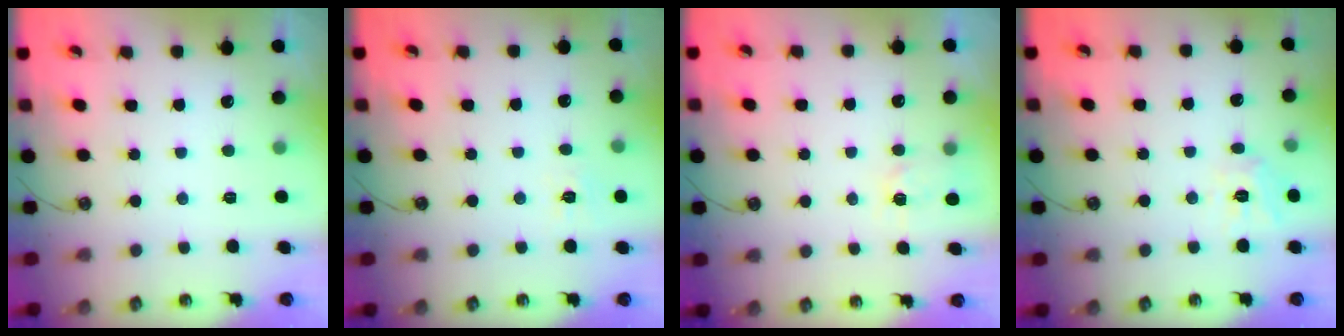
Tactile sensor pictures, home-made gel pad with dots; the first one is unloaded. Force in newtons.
{"total": 6.7, "press": 6.7, "slide": 0.7}
{"total": 4.1, "press": 4.1, "slide": 0.5}
{"total": 9.8, "press": 9.8, "slide": 0.5}